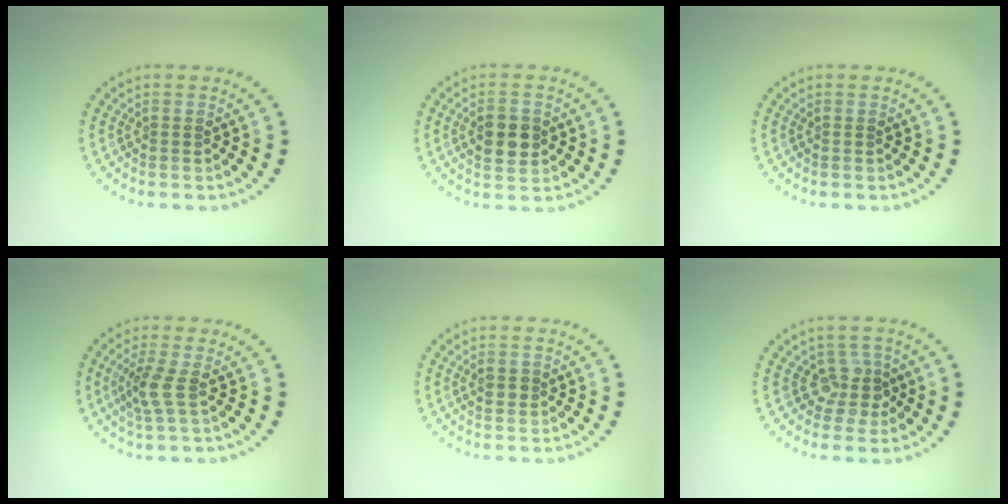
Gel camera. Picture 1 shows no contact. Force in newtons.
{"total": 3.5, "press": 3.5, "slide": 0.1}
{"total": 0.0}
{"total": 2.3, "press": 1.8, "slide": 1.5}
{"total": 1.2, "press": 1.2, "slide": 0.1}
{"total": 2.4, "press": 1.9, "slide": 1.5}